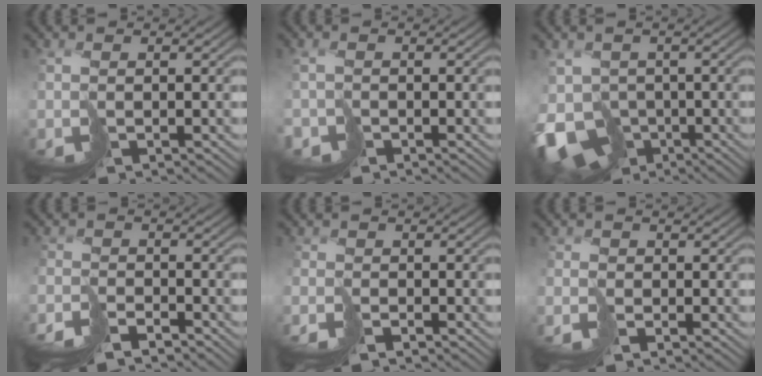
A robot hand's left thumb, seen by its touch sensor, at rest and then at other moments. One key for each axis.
{"total": 1.4, "fx": -1.1, "fy": 0.8, "fz": 0.0, "tx": 0.005, "ty": -0.004, "tz": -0.025}
{"total": 9.6, "fx": -3.9, "fy": 7.3, "fz": 4.9, "tx": -0.125, "ty": -0.025, "tz": -0.070}
{"total": 3.4, "fx": -3.4, "fy": 0.2, "fz": 0.4, "tx": 0.005, "ty": -0.001, "tz": -0.066}
{"total": 1.5, "fx": -1.4, "fy": -0.3, "fz": -0.5, "tx": 0.028, "ty": 0.002, "tz": -0.027}
{"total": 1.0, "fx": -0.5, "fy": -0.1, "fz": -0.8, "tx": 0.031, "ty": 0.005, "tz": -0.014}